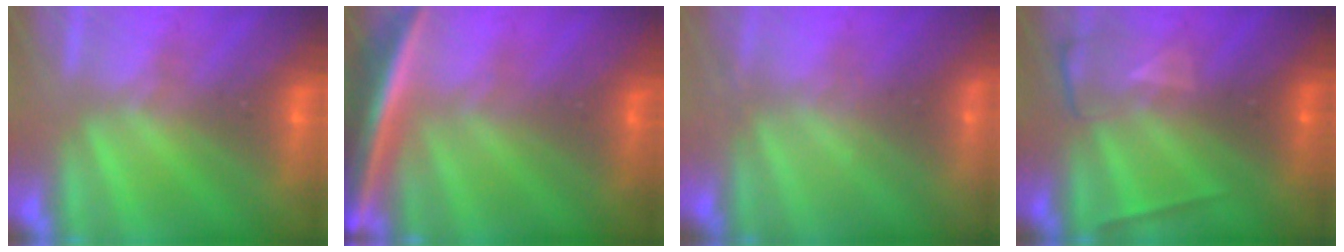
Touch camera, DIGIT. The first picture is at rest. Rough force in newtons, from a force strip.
{"total": 7.1}
{"total": 2.3}
{"total": 2.1}